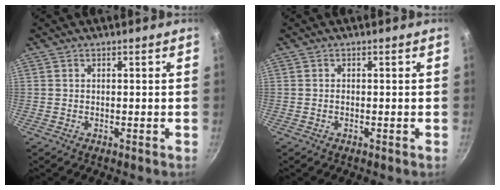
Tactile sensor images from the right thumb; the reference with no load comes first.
{"total": 1.3, "force": [-0.2, 0.9, 0.9], "torque": [-0.013, 0.003, -0.005]}